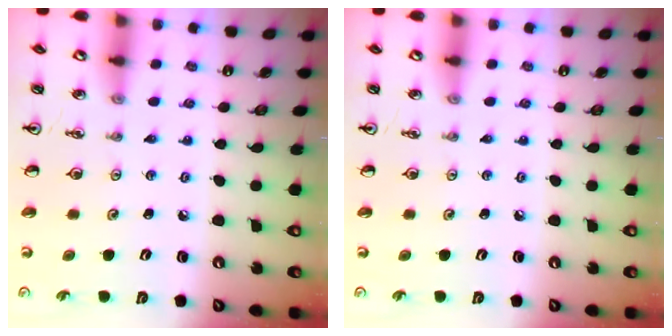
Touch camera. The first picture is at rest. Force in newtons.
{"total": 0.0}